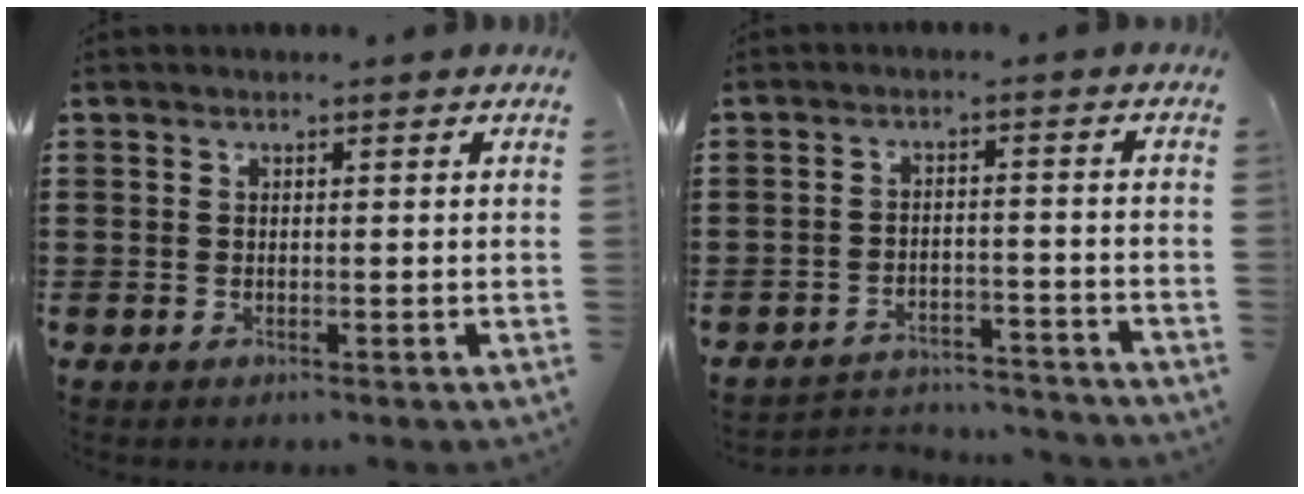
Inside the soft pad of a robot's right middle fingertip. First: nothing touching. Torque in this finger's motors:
{"motor_torque": [0.09, -0.10, -0.02, 0.00]}